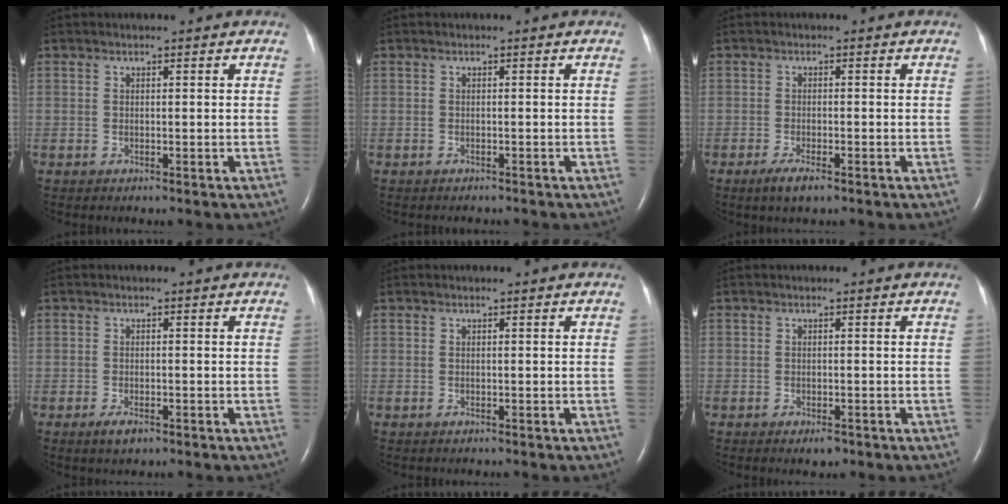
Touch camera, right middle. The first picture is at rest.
{"total": 1.8, "force": [-1.7, 0.6, 0.6], "torque": [-0.014, -0.003, -0.018]}
{"total": 3.0, "force": [-2.0, 0.6, 2.2], "torque": [-0.050, -0.006, -0.036]}
{"total": 2.1, "force": [-1.3, 0.8, 1.5], "torque": [-0.034, -0.003, -0.021]}
{"total": 0.0}
{"total": 1.4, "force": [-0.9, 0.5, 0.9], "torque": [-0.013, -0.001, -0.009]}